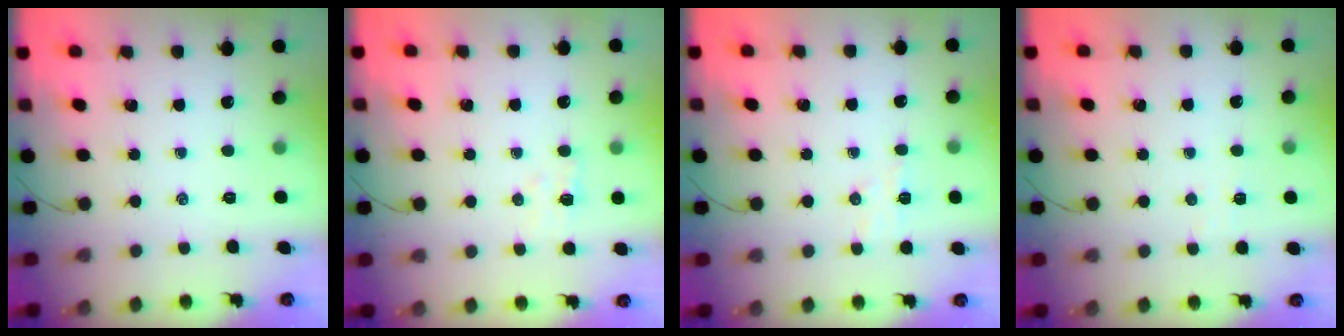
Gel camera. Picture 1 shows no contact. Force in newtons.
{"total": 3.6, "press": 3.5, "slide": 1.0}
{"total": 5.9, "press": 5.8, "slide": 1.2}
{"total": 2.7, "press": 2.6, "slide": 0.8}